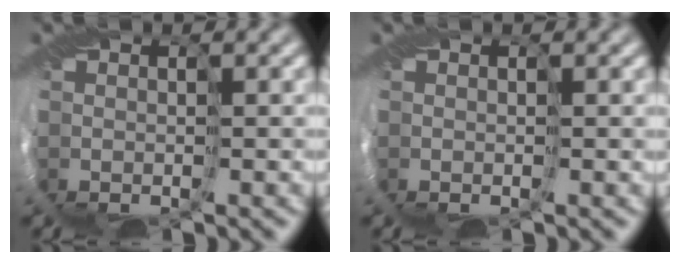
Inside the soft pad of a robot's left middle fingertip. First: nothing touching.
{"total": 0.0}